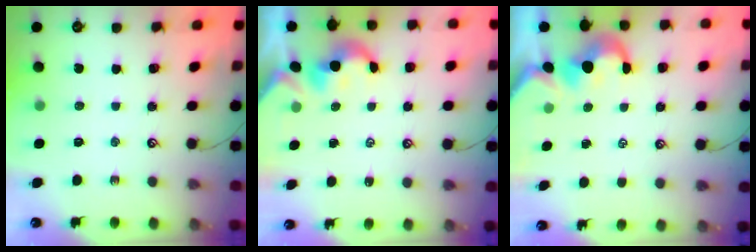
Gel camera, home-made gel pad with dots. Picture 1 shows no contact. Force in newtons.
{"total": 2.0, "press": 2.0, "slide": 0.3}
{"total": 1.4, "press": 1.0, "slide": 0.9}